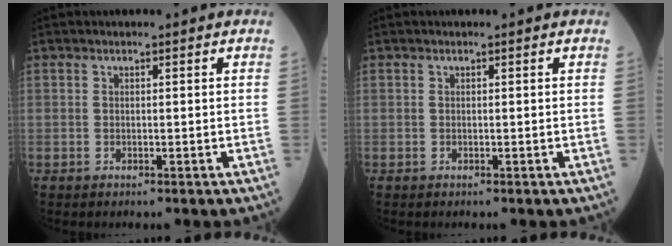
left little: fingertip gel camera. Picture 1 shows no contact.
{"total": 0.0}